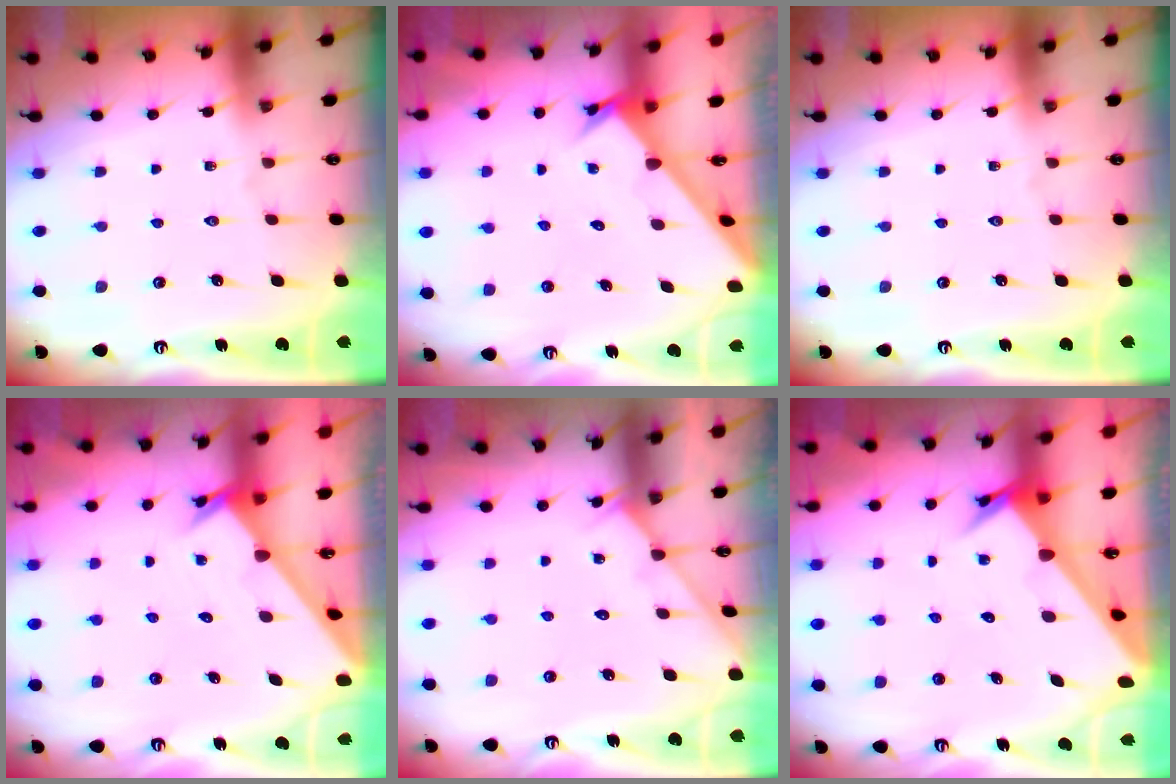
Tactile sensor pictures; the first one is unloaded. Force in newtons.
{"total": 2.7, "press": 2.7, "slide": 0.2}
{"total": 0.0}
{"total": 1.3, "press": 1.3, "slide": 0.1}
{"total": 4.1, "press": 4.1, "slide": 0.4}
{"total": 3.5, "press": 3.5, "slide": 0.3}